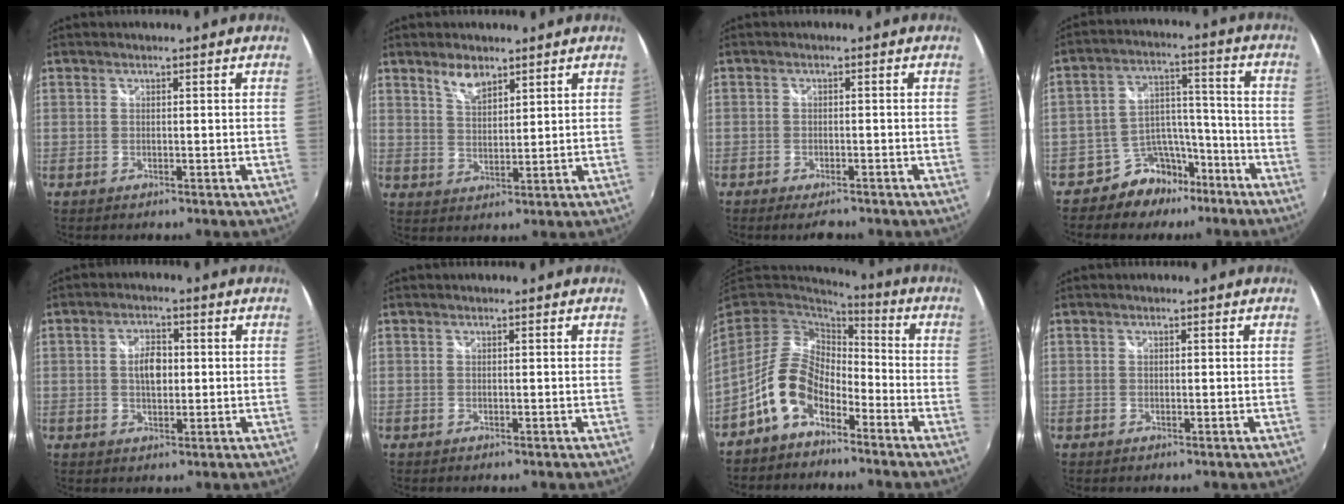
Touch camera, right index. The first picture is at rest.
{"total": 4.8, "force": [3.5, 2.0, 2.6], "torque": [-0.043, 0.001, 0.066]}
{"total": 3.6, "force": [-2.9, 1.2, 1.7], "torque": [-0.042, -0.012, -0.048]}
{"total": 9.5, "force": [-7.2, 6.0, 1.8], "torque": [-0.026, 0.053, -0.111]}
{"total": 4.9, "force": [0.2, 2.8, 4.0], "torque": [-0.071, 0.007, 0.004]}
{"total": 0.0}
{"total": 11.0, "force": [-6.0, 6.3, 6.8], "torque": [-0.139, 0.017, -0.111]}
{"total": 0.0}